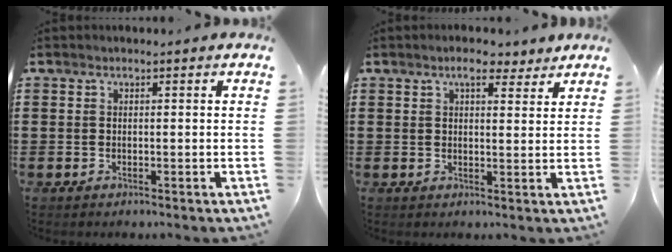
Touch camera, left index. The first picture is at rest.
{"total": 4.2, "force": [3.3, 1.2, 2.2], "torque": [-0.043, 0.000, 0.058]}